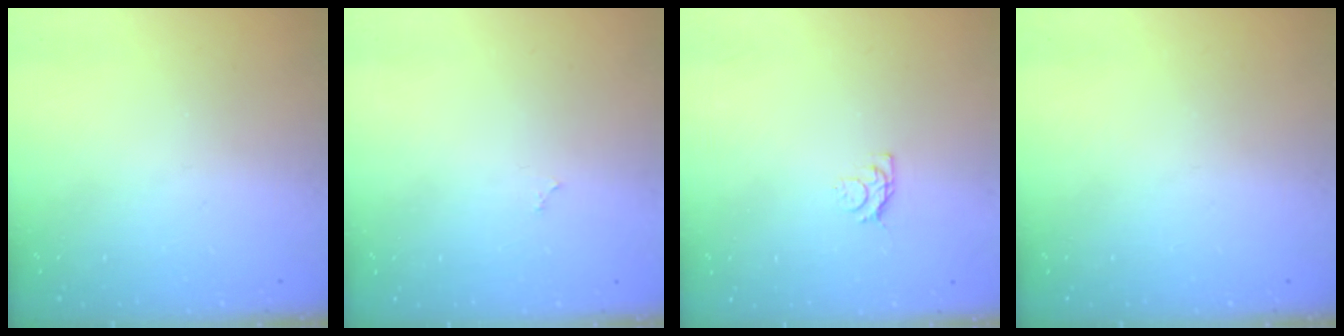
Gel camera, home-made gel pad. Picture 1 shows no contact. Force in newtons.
{"total": 1.8, "press": 1.8, "slide": 0.3}
{"total": 3.4, "press": 3.4, "slide": 0.5}
{"total": 0.0}